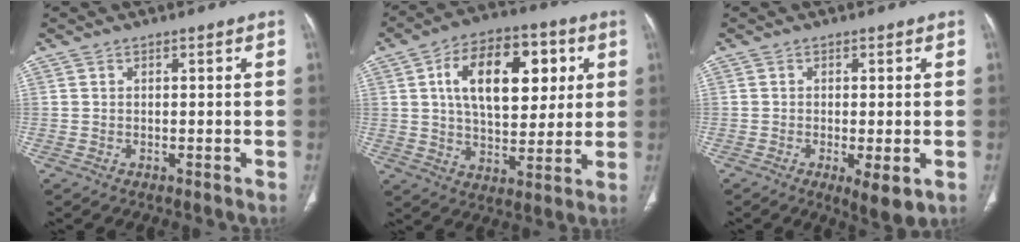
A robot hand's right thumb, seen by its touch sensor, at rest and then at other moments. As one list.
[{"total": 19.1, "force": [5.0, 10.9, 14.8], "torque": [-0.195, 0.002, 0.078]}, {"total": 5.3, "force": [-1.7, 1.5, 4.8], "torque": [-0.079, -0.016, -0.024]}]